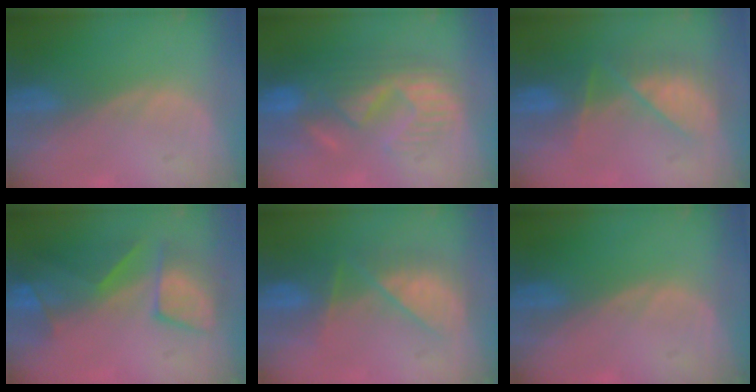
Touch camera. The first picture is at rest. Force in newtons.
{"total": 10.9, "press": 9.6, "slide": 5.1}
{"total": 7.3, "press": 6.9, "slide": 2.4}
{"total": 8.0, "press": 7.8, "slide": 1.8}
{"total": 7.1, "press": 6.9, "slide": 1.3}
{"total": 0.0}